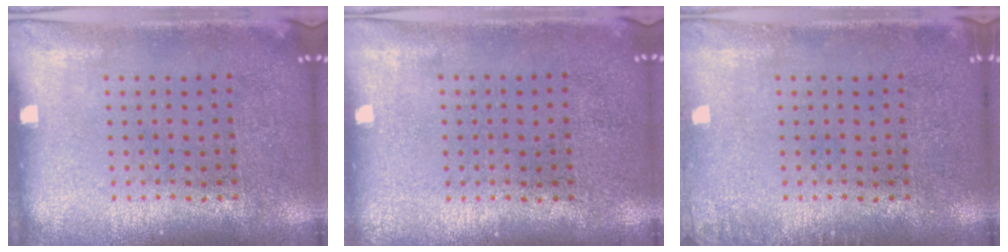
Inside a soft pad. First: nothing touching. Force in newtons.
{"total": 0.0}
{"total": 1.0, "press": 1.0, "slide": 0.2}